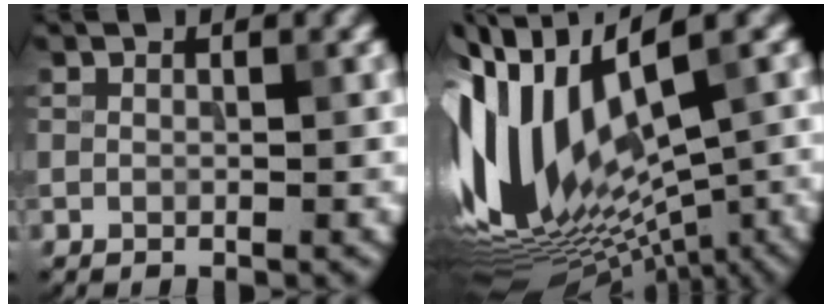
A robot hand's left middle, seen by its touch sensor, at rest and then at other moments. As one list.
[{"total": 15.6, "force": [-0.3, 6.8, 14.0], "torque": [-0.288, 0.012, 0.010]}]